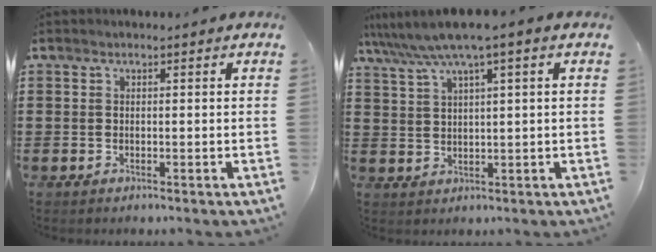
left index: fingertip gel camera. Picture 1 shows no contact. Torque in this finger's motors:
{"motor_torque": [2.14, 0.00, 1.05, 0.21]}